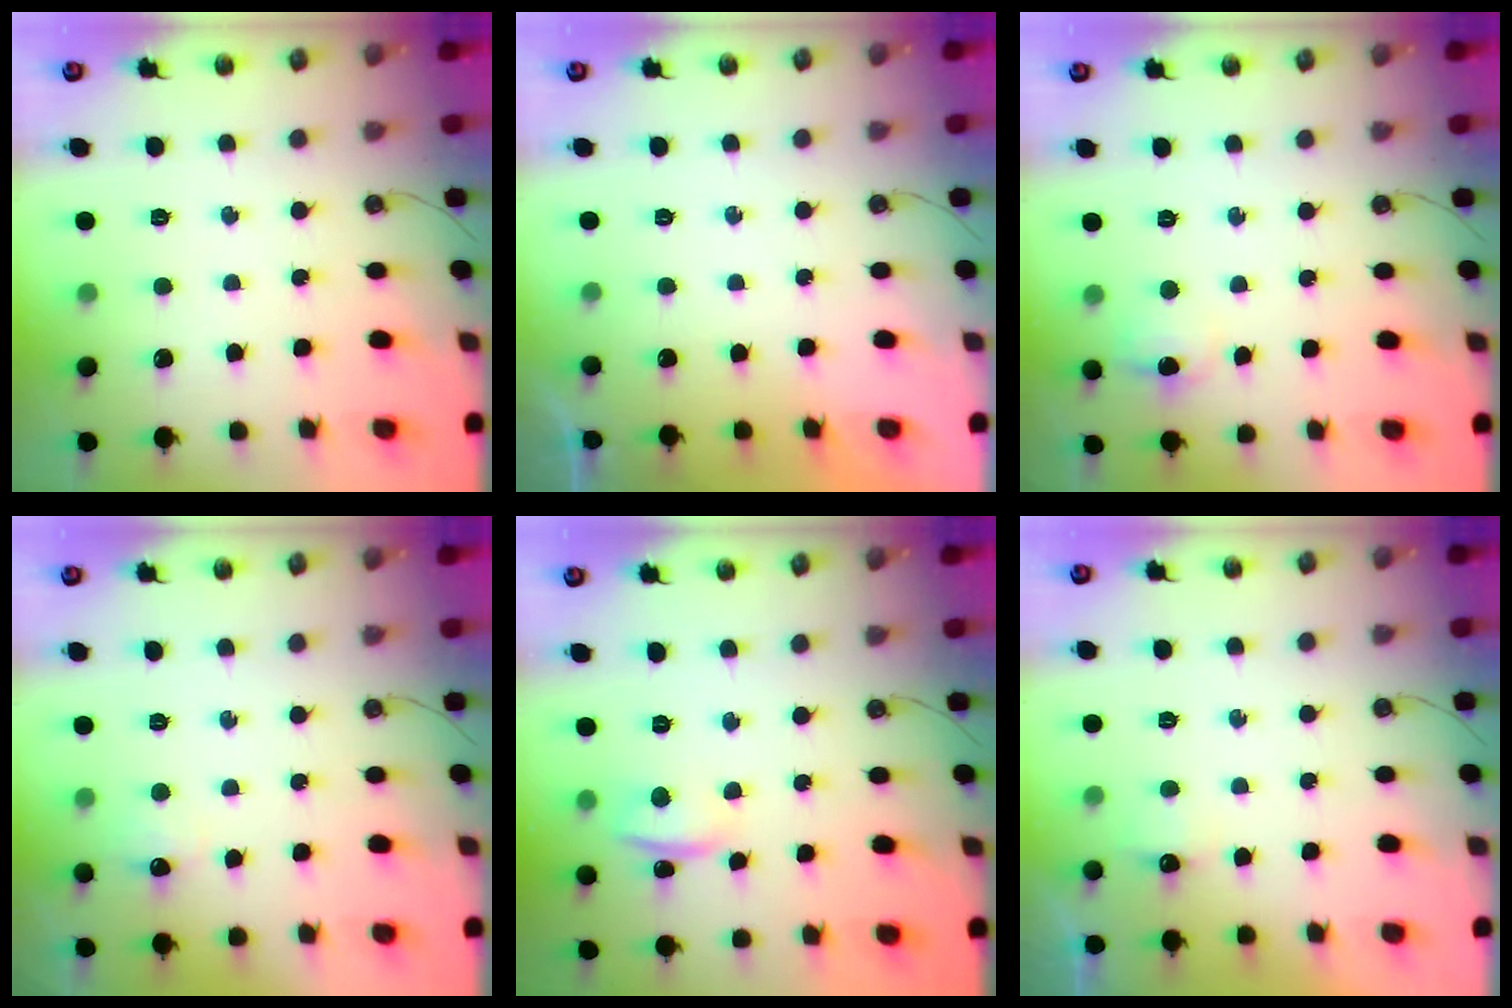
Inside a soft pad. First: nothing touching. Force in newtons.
{"total": 0.0}
{"total": 6.6, "press": 6.6, "slide": 0.7}
{"total": 6.6, "press": 6.5, "slide": 0.8}
{"total": 1.6, "press": 1.4, "slide": 0.7}
{"total": 4.1, "press": 4.0, "slide": 1.0}